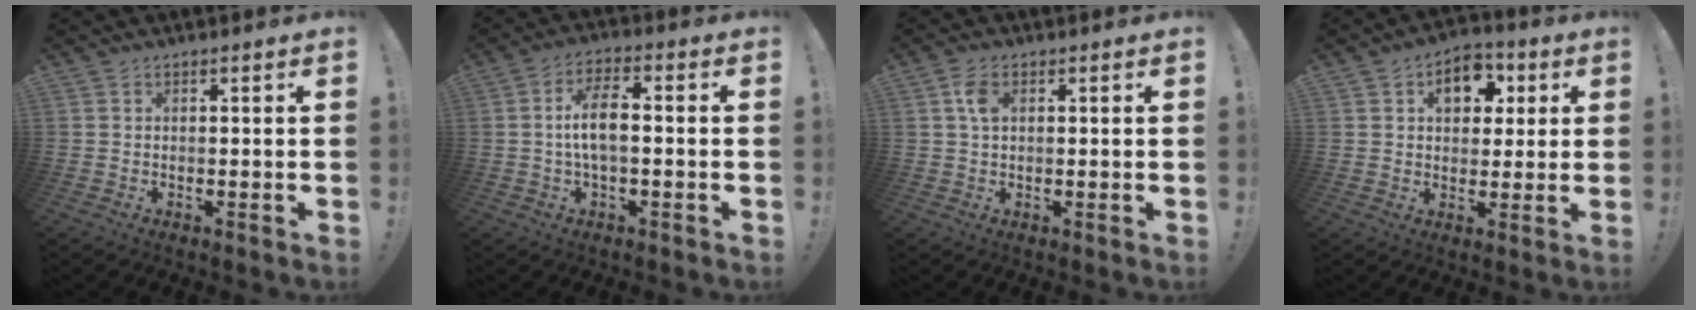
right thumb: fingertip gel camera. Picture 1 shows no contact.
{"total": 8.4, "force": [-0.4, 3.2, 7.8], "torque": [-0.142, 0.004, -0.008]}
{"total": 4.3, "force": [1.2, 2.5, 3.3], "torque": [-0.055, 0.002, 0.019]}
{"total": 10.6, "force": [3.4, 7.8, 6.3], "torque": [-0.078, -0.001, 0.060]}